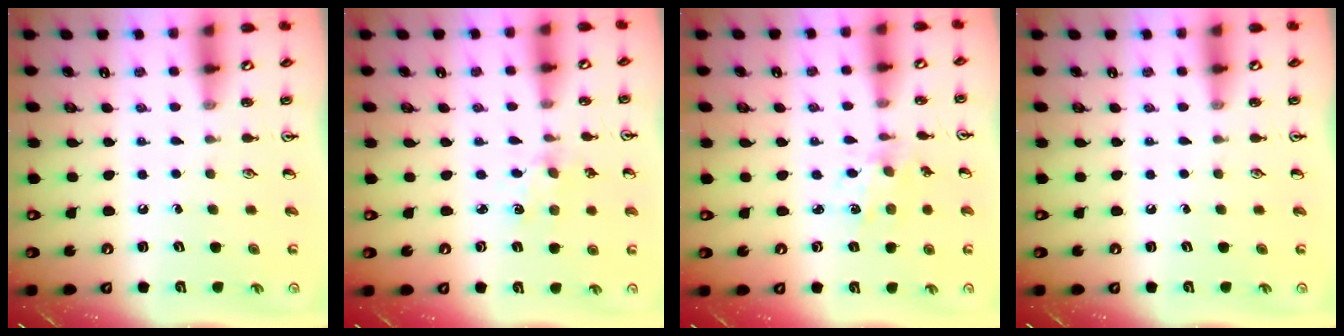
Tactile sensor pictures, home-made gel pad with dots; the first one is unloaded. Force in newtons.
{"total": 1.5, "press": 1.5, "slide": 0.3}
{"total": 2.0, "press": 2.0, "slide": 0.5}
{"total": 0.0}